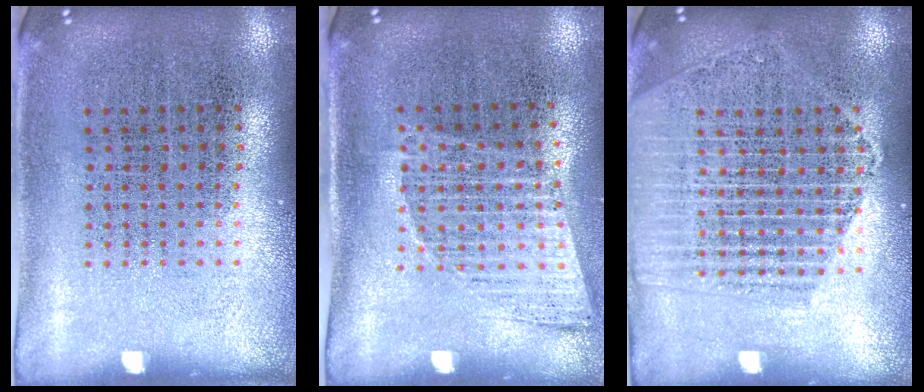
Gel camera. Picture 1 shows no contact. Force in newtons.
{"total": 1.2, "press": 1.1, "slide": 0.6}
{"total": 1.9, "press": 1.8, "slide": 0.7}